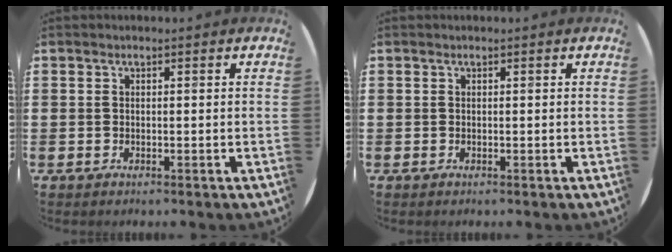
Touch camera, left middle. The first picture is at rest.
{"total": 0.0}